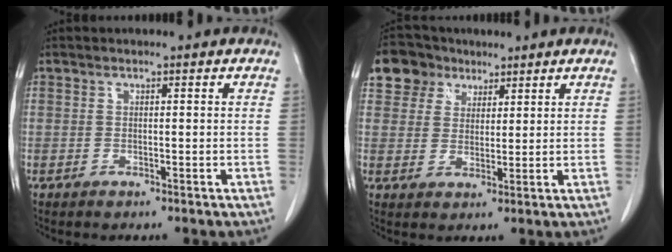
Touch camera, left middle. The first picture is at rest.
{"total": 6.3, "force": [4.0, 4.8, 0.9], "torque": [-0.022, 0.016, 0.077]}